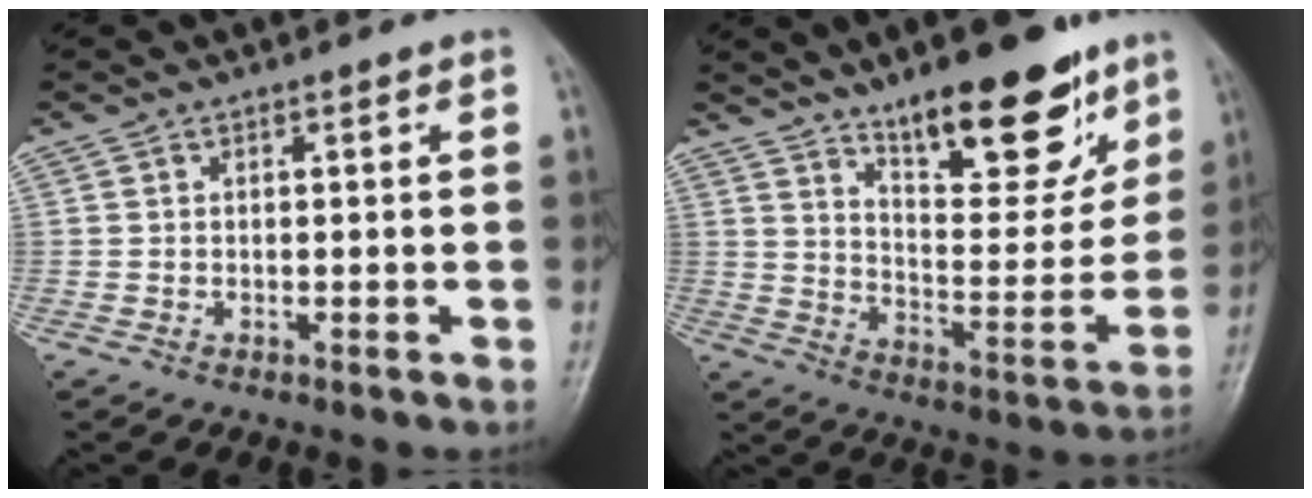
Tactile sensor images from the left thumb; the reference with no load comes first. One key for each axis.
{"total": 19.4, "fx": 12.7, "fy": 7.0, "fz": 13.0, "tx": -0.137, "ty": -0.081, "tz": 0.203}